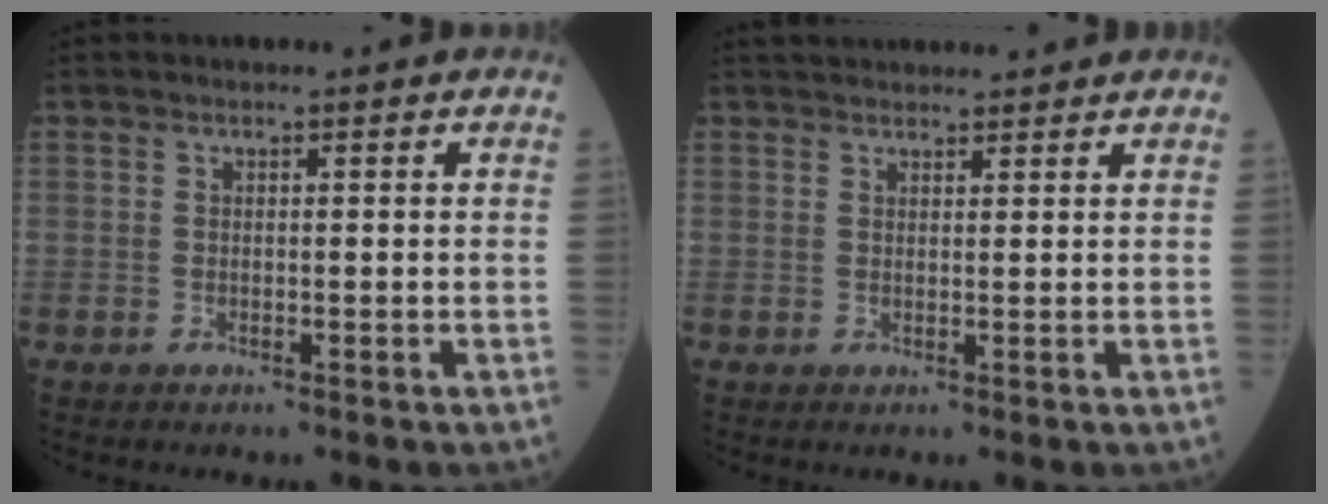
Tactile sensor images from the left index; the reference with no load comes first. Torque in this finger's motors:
{"motor_torque": [-0.11, -0.54, 0.10, 0.07]}